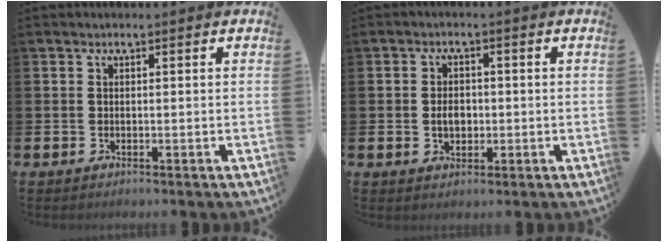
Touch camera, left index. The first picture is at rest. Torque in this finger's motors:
{"motor_torque": [0.18, 0.16, 0.02, 0.06]}